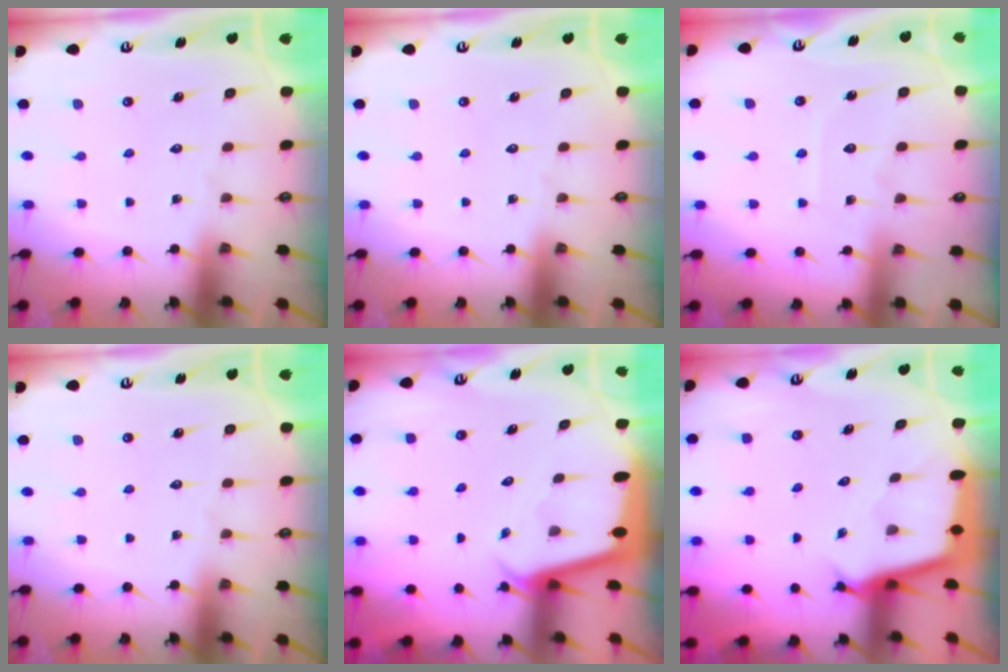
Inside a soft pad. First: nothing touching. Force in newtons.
{"total": 0.0}
{"total": 5.2, "press": 5.2, "slide": 0.6}
{"total": 0.0}
{"total": 2.0, "press": 2.0, "slide": 0.1}
{"total": 2.5, "press": 2.5, "slide": 0.1}